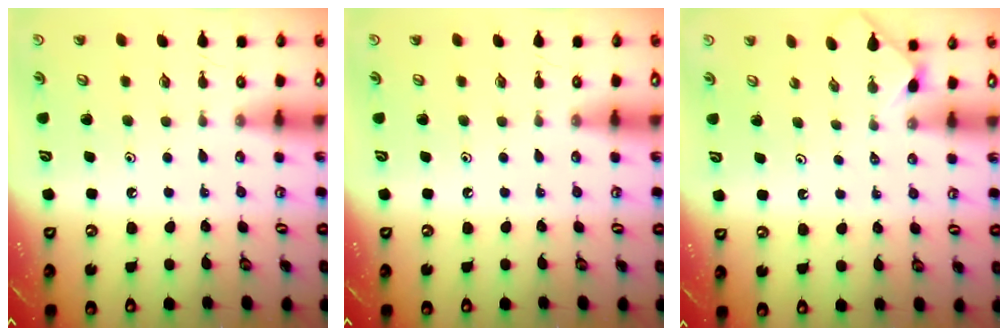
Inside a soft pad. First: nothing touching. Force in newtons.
{"total": 0.0}
{"total": 0.0}